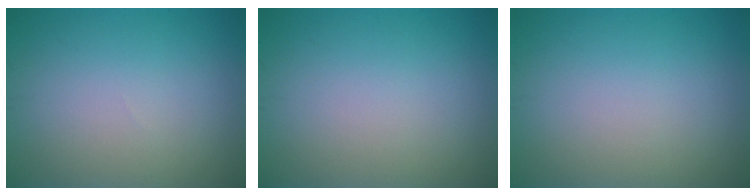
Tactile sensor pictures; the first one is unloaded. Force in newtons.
{"total": 0.0}
{"total": 0.0}